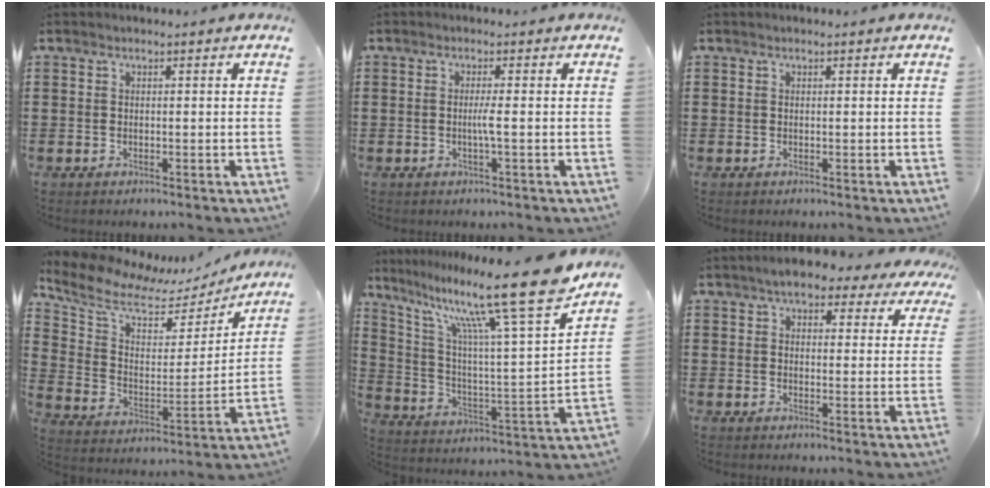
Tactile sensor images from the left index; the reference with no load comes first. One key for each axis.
{"total": 2.0, "fx": -0.3, "fy": -0.4, "fz": 2.0, "tx": -0.037, "ty": -0.005, "tz": -0.010}
{"total": 0.0}
{"total": 8.2, "fx": 6.9, "fy": 3.3, "fz": 3.0, "tx": -0.096, "ty": -0.039, "tz": 0.119}
{"total": 18.5, "fx": 13.3, "fy": 1.1, "fz": 12.7, "tx": -0.247, "ty": -0.079, "tz": 0.209}
{"total": 5.6, "fx": 4.6, "fy": 1.9, "fz": 2.5, "tx": -0.057, "ty": -0.004, "tz": 0.082}